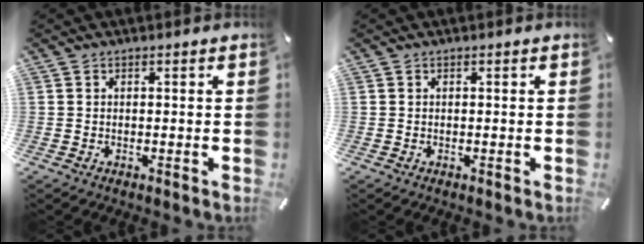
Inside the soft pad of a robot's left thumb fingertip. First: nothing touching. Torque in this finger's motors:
{"motor_torque": [-0.17, -0.16, -0.05, 0.03, 0.00]}